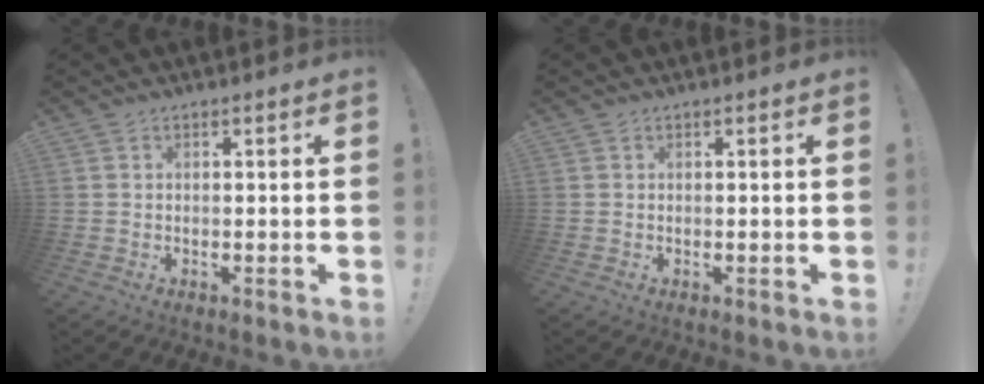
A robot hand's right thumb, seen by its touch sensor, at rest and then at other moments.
{"total": 0.0}